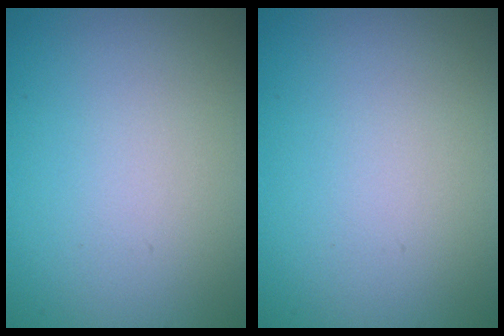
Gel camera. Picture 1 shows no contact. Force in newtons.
{"total": 0.0}